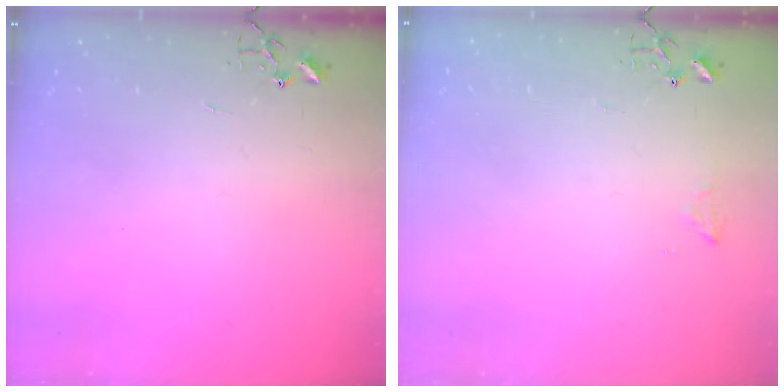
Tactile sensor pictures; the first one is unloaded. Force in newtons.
{"total": 5.9, "press": 5.8, "slide": 0.9}